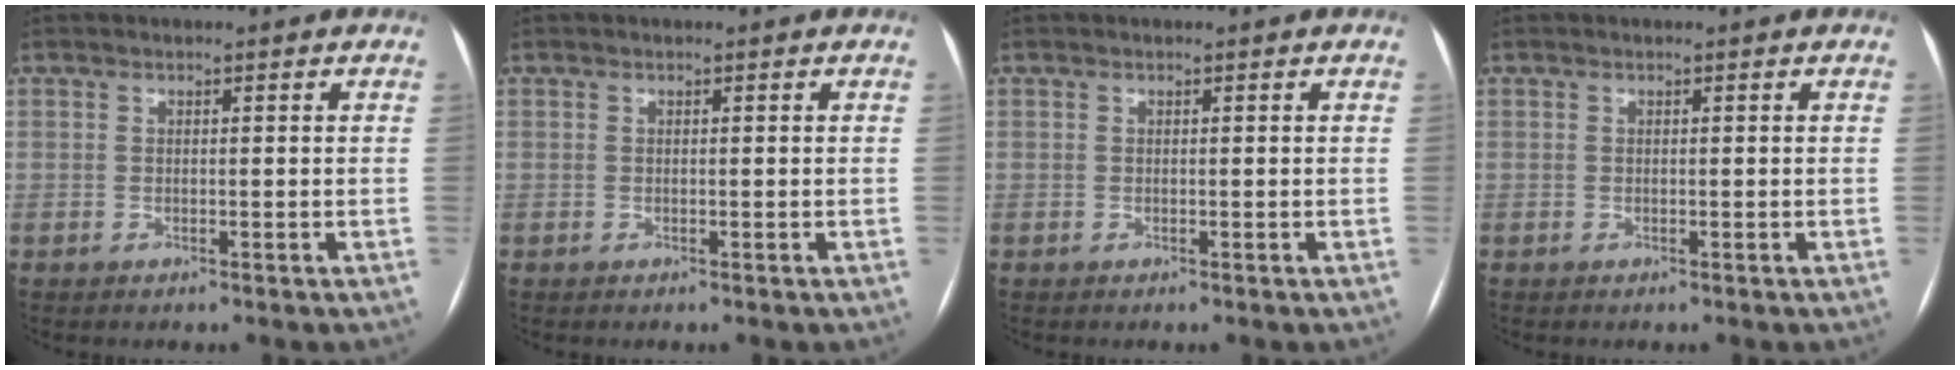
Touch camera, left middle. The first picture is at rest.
{"total": 0.0}
{"total": 0.0}
{"total": 0.0}